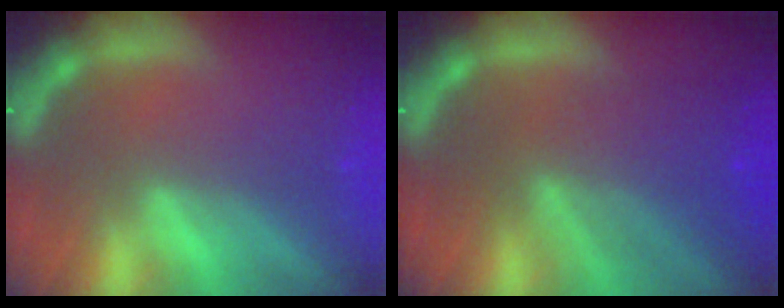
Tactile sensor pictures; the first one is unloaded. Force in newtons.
{"total": 7.0}